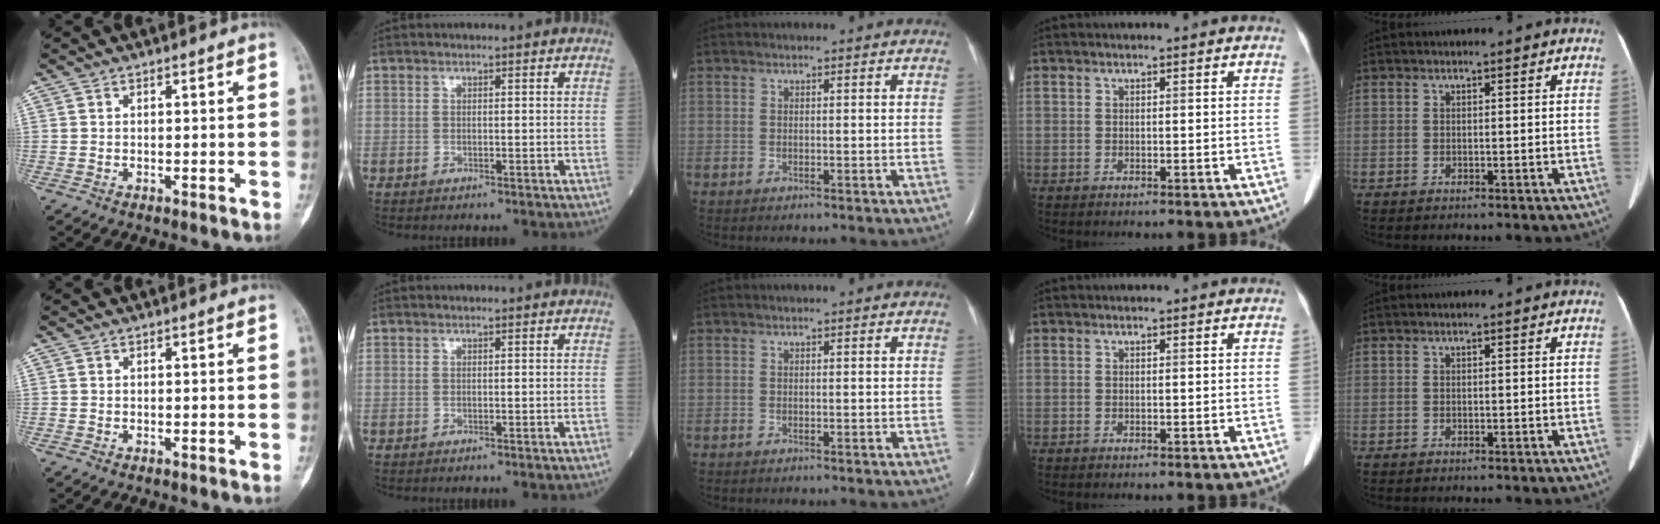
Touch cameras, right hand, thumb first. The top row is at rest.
{}